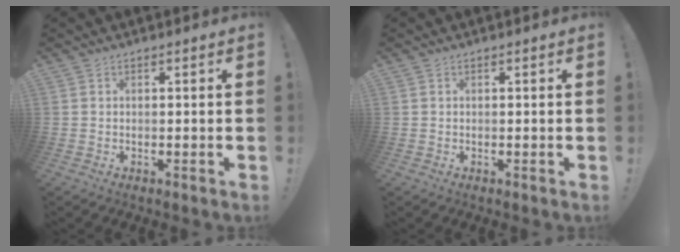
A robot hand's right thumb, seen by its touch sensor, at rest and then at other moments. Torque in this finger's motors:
{"motor_torque": [0.17, 0.33, 0.16, -0.22, -0.10]}